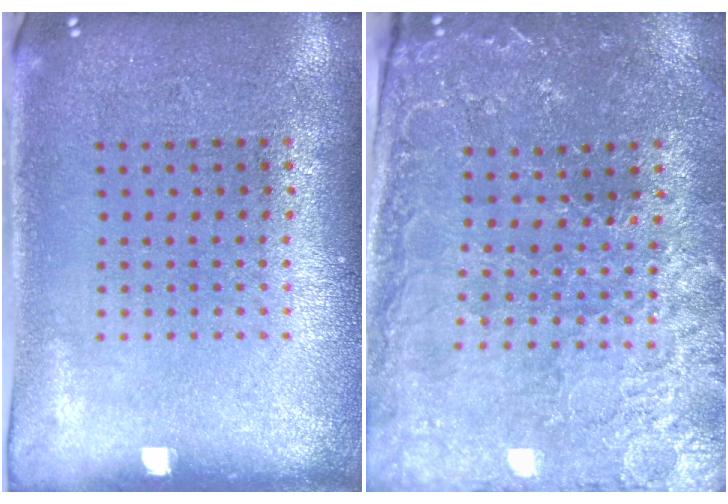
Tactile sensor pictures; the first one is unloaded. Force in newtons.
{"total": 1.7, "press": 1.7, "slide": 0.3}